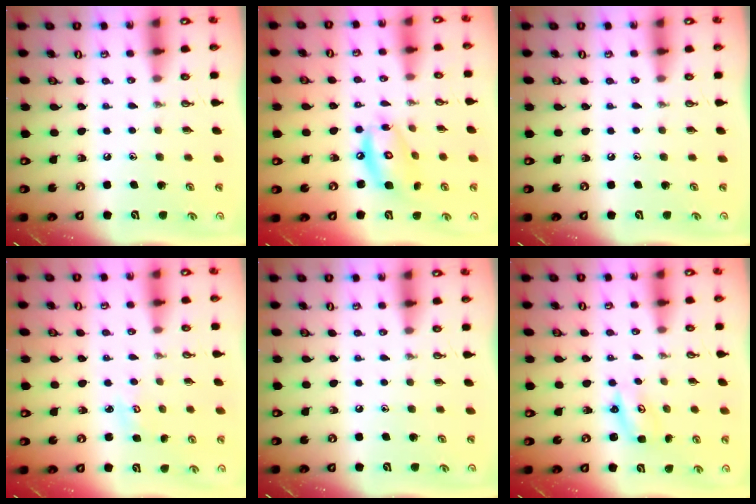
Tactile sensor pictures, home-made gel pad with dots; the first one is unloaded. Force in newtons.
{"total": 11.5, "press": 11.5, "slide": 0.8}
{"total": 0.0}
{"total": 2.3, "press": 2.3, "slide": 0.2}
{"total": 0.0}
{"total": 2.6, "press": 2.6, "slide": 0.2}